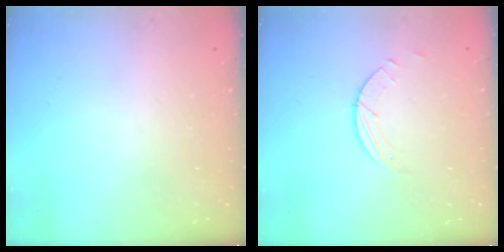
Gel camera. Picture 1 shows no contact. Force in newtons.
{"total": 1.7, "press": 1.7, "slide": 0.2}